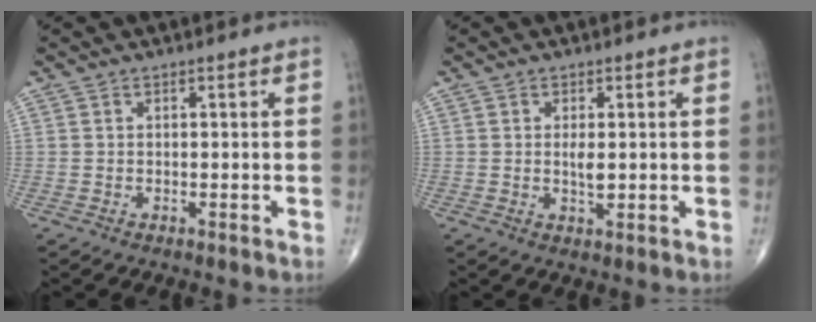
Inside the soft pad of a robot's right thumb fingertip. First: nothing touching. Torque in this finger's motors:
{"motor_torque": [1.48, 1.53, 0.03, -0.18, 0.01]}